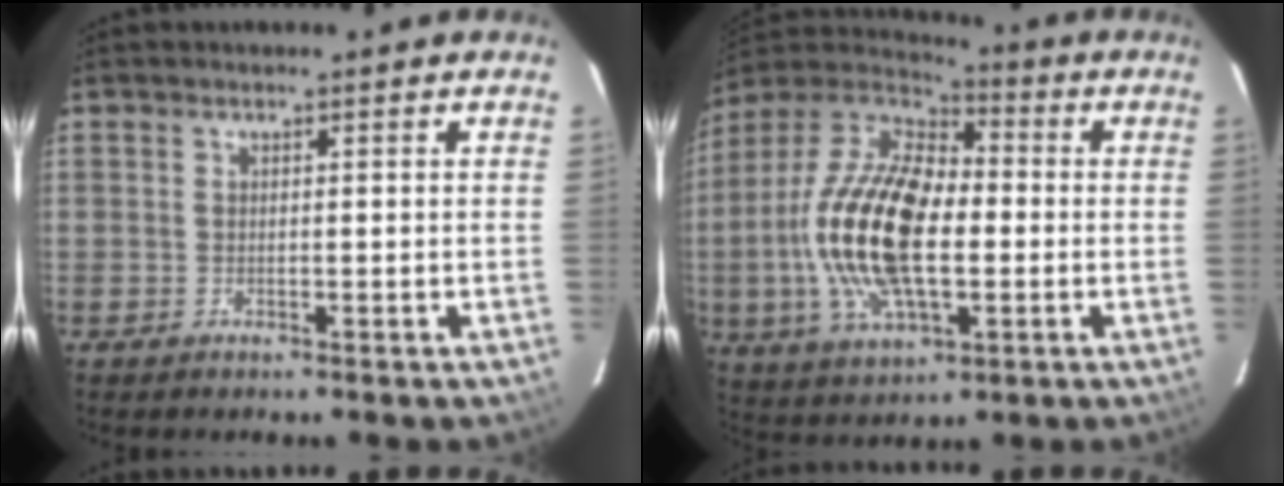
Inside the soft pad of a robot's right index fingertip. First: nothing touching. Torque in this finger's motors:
{"motor_torque": [2.14, 0.00, 1.05, 0.21]}